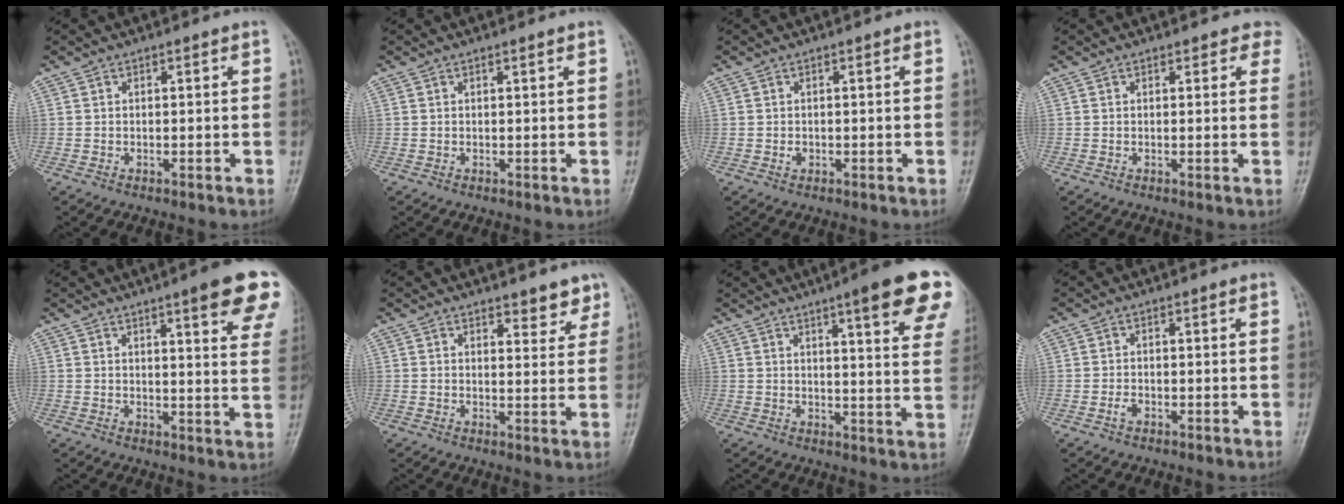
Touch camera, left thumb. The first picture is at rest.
{"total": 0.6, "force": [0.5, -0.1, 0.4], "torque": [-0.010, -0.002, 0.009]}
{"total": 0.8, "force": [-0.1, 0.7, 0.4], "torque": [-0.004, 0.001, -0.002]}
{"total": 3.6, "force": [2.9, 1.9, 1.2], "torque": [0.023, -0.007, 0.016]}
{"total": 14.7, "force": [8.9, 2.5, 11.4], "torque": [-0.120, -0.032, 0.099]}
{"total": 4.7, "force": [3.6, 2.0, 2.2], "torque": [0.002, -0.022, 0.048]}
{"total": 17.6, "force": [10.4, 2.8, 13.9], "torque": [-0.156, -0.033, 0.120]}
{"total": 1.1, "force": [-0.6, 0.7, 0.7], "torque": [-0.016, 0.003, -0.012]}